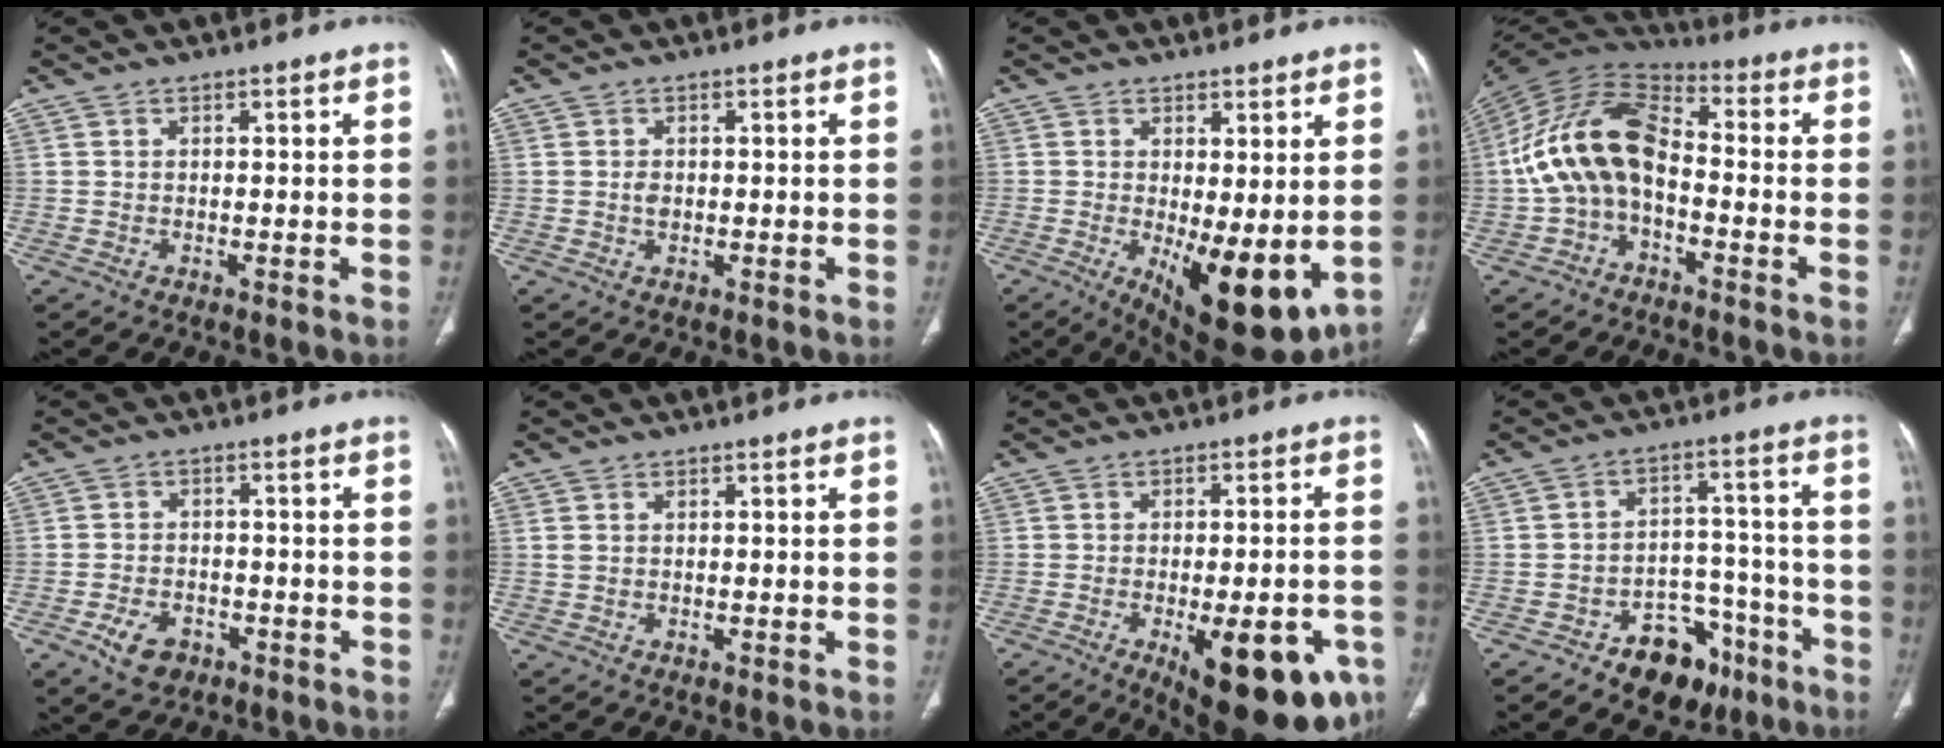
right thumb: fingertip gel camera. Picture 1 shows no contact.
{"total": 1.5, "force": [0.0, 1.1, 1.0], "torque": [-0.016, 0.001, 0.002]}
{"total": 12.7, "force": [-2.0, 4.9, 11.5], "torque": [-0.162, -0.030, -0.011]}
{"total": 15.3, "force": [-2.3, 9.4, 11.8], "torque": [-0.220, 0.055, -0.053]}
{"total": 5.9, "force": [-3.0, 3.9, 3.1], "torque": [-0.049, 0.019, -0.045]}
{"total": 1.3, "force": [0.3, 0.9, 0.9], "torque": [-0.029, 0.010, 0.013]}
{"total": 18.3, "force": [-8.0, 6.9, 14.9], "torque": [-0.138, 0.016, -0.093]}
{"total": 11.8, "force": [-7.3, 7.6, 5.2], "torque": [-0.033, 0.073, -0.103]}